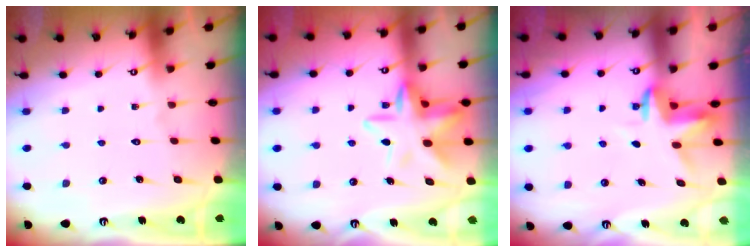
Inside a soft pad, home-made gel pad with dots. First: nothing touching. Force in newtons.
{"total": 12.4, "press": 12.3, "slide": 1.4}
{"total": 3.5, "press": 3.5, "slide": 0.2}